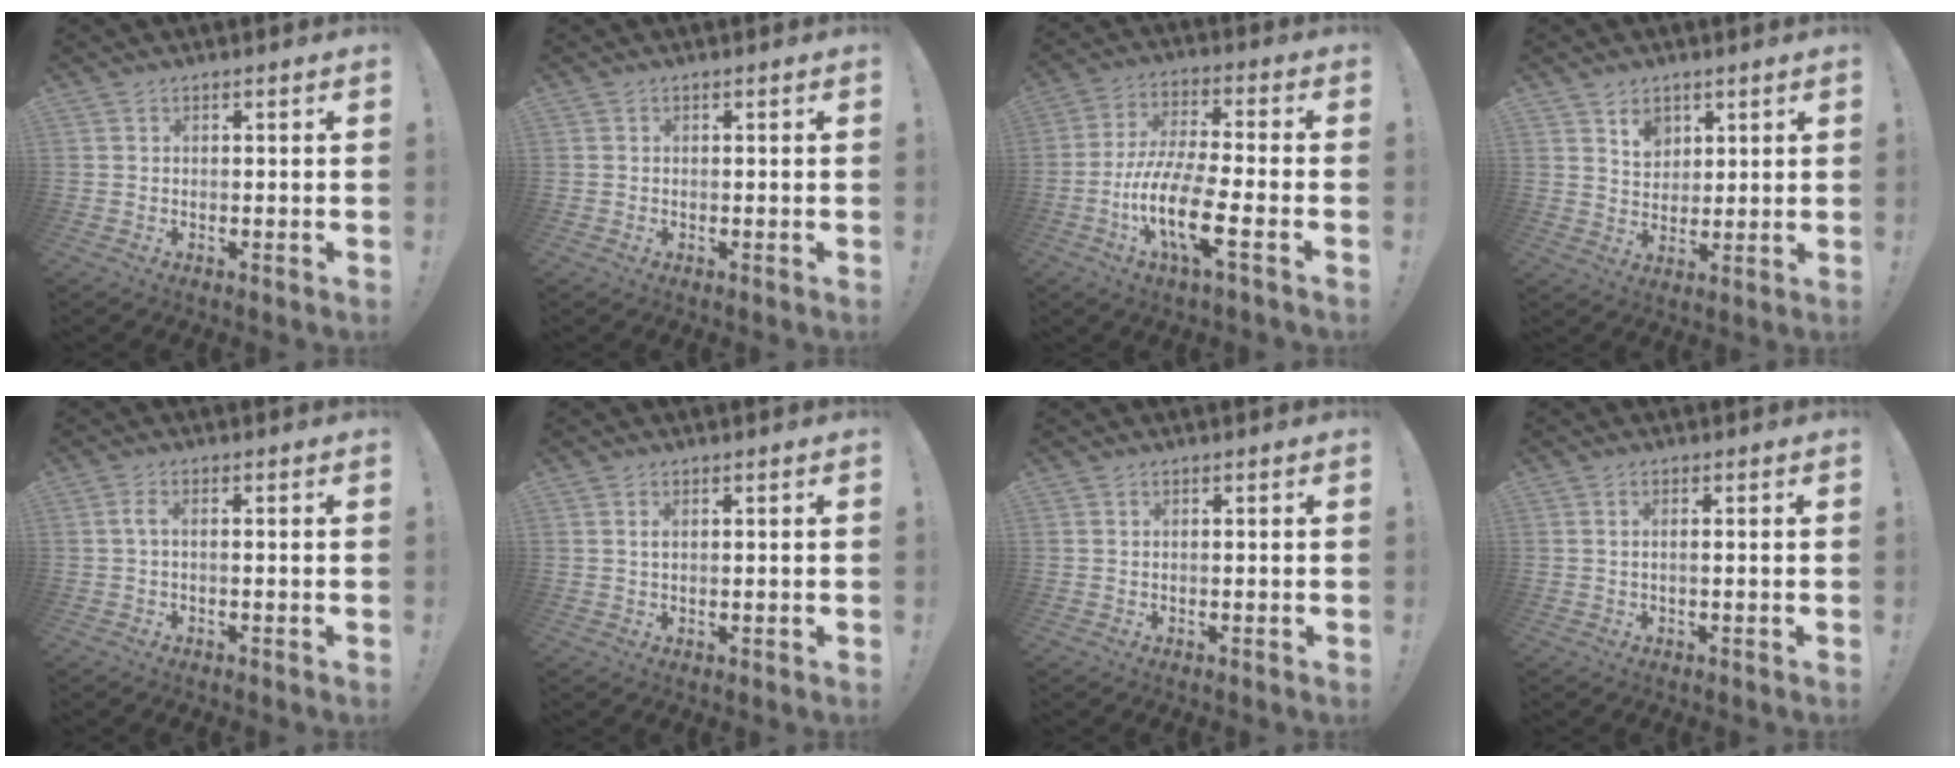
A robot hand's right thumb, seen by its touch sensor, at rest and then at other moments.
{"total": 0.0}
{"total": 17.5, "force": [-6.3, 4.7, 15.7], "torque": [-0.303, 0.013, -0.105]}
{"total": 6.2, "force": [3.7, 4.6, 1.8], "torque": [-0.018, -0.020, 0.066]}
{"total": 2.5, "force": [-0.4, 0.3, 2.4], "torque": [-0.055, 0.003, -0.010]}
{"total": 1.2, "force": [0.5, 0.4, 1.0], "torque": [-0.022, 0.002, 0.008]}
{"total": 0.0}
{"total": 1.4, "force": [-0.1, 0.0, 1.4], "torque": [-0.031, 0.002, -0.002]}